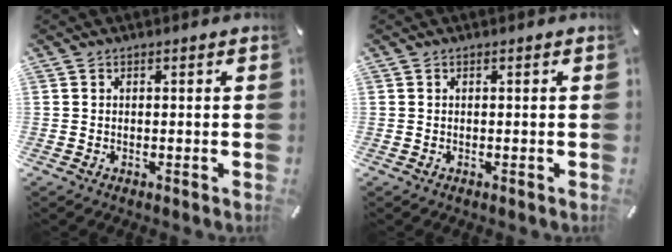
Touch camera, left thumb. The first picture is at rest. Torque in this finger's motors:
{"motor_torque": [0.05, -0.03, -0.01, -0.13, 0.00]}